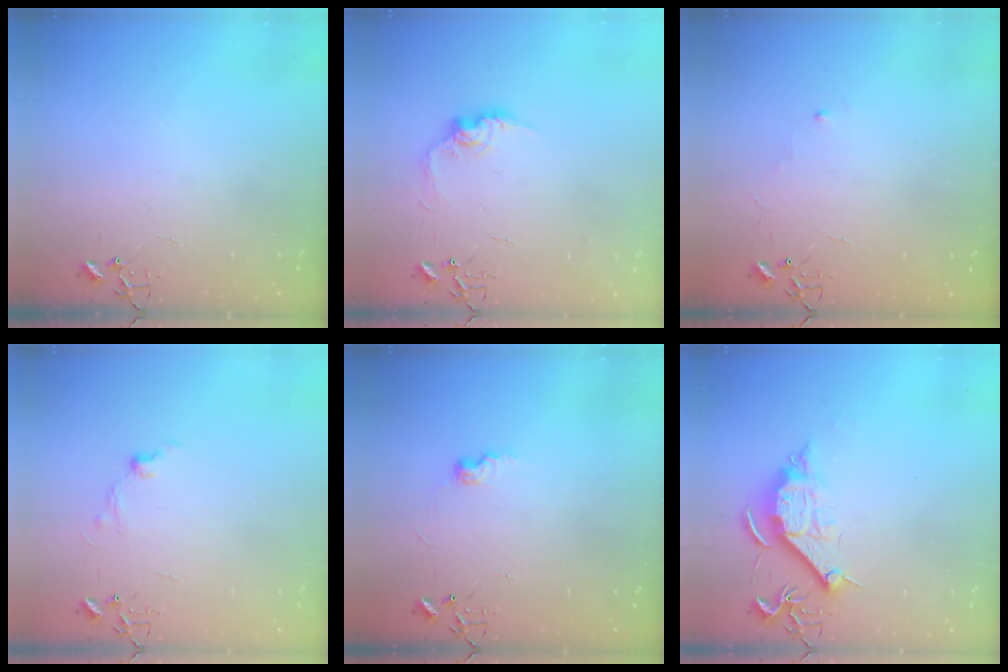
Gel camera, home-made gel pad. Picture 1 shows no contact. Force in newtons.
{"total": 10.1, "press": 10.0, "slide": 0.5}
{"total": 4.4, "press": 4.4, "slide": 0.6}
{"total": 6.8, "press": 6.8, "slide": 0.7}
{"total": 7.0, "press": 7.0, "slide": 0.6}
{"total": 10.1, "press": 10.0, "slide": 0.8}